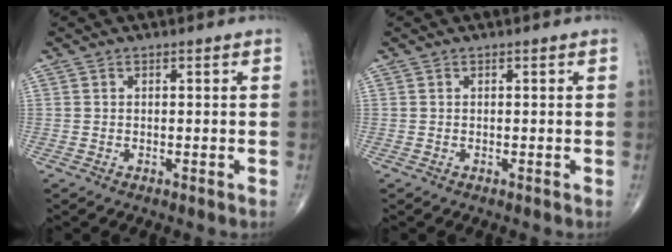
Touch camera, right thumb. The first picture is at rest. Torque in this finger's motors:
{"motor_torque": [0.01, 0.00, -0.01, -0.02, 0.00]}